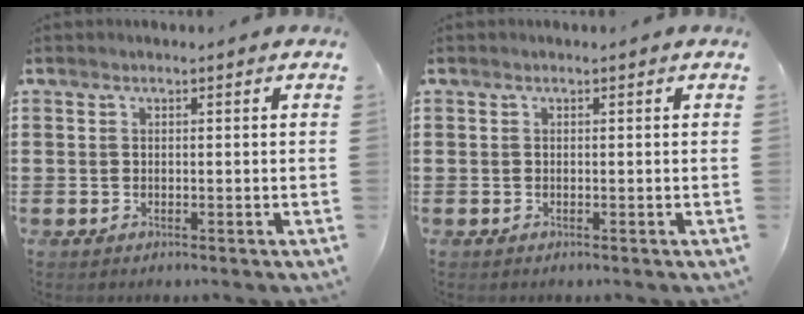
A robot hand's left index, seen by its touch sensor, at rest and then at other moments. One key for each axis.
{"total": 0.0}